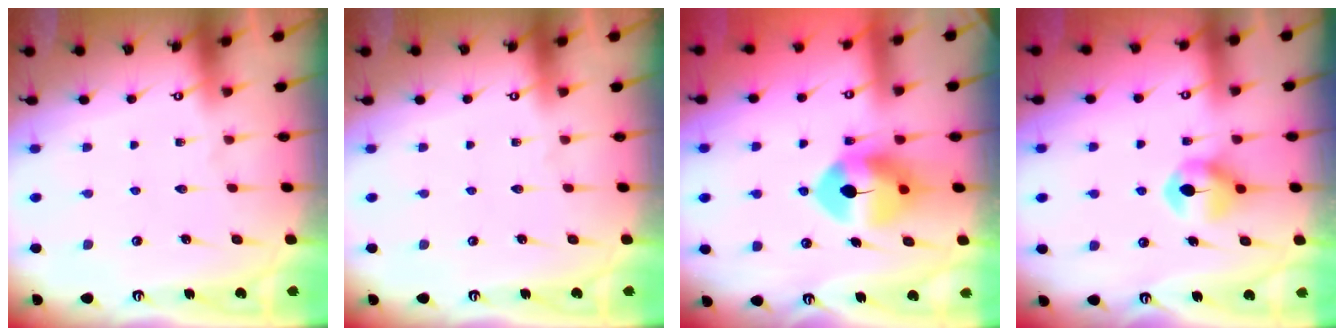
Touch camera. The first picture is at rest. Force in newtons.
{"total": 0.0}
{"total": 10.1, "press": 10.0, "slide": 1.6}
{"total": 7.4, "press": 7.3, "slide": 0.3}